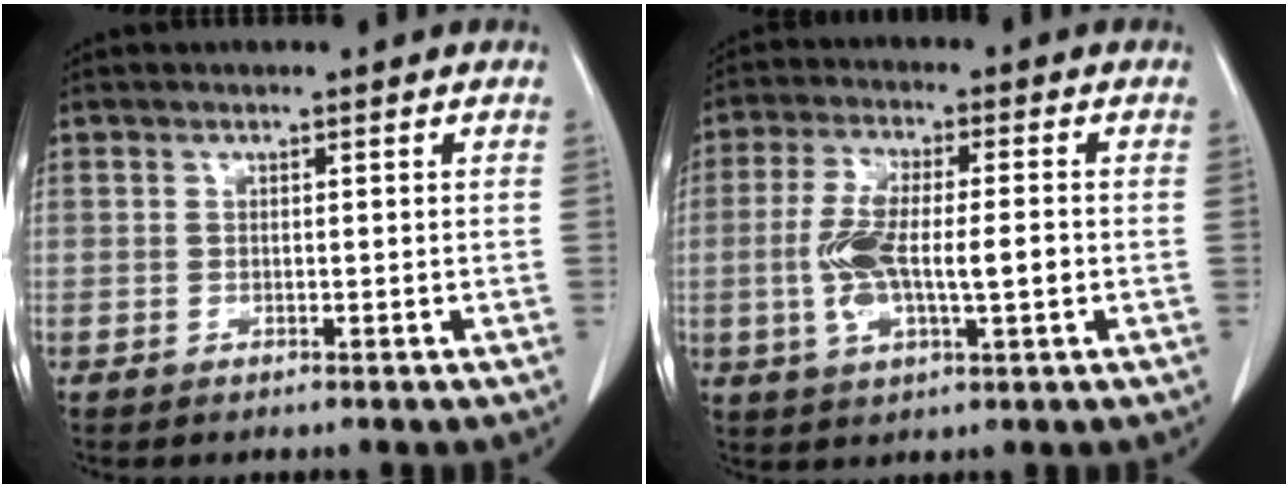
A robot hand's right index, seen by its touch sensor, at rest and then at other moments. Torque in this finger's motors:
{"motor_torque": [0.38, -0.05, 0.26, 0.14]}